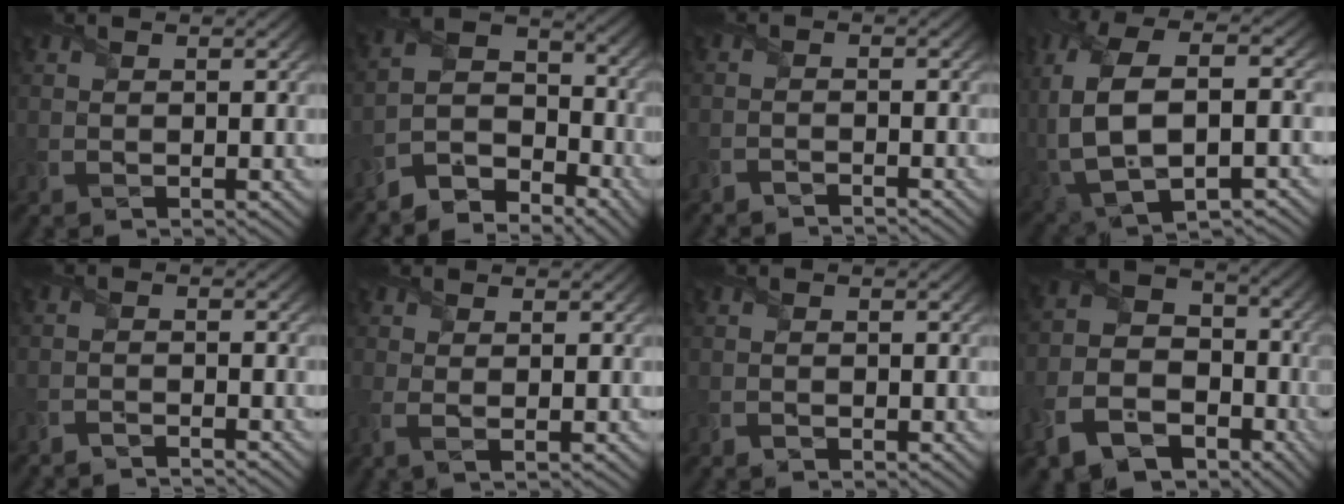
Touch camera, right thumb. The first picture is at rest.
{"total": 7.5, "force": [-6.2, 3.0, 2.9], "torque": [-0.050, 0.002, -0.134]}
{"total": 1.7, "force": [-1.6, -0.6, -0.3], "torque": [0.003, -0.001, -0.038]}
{"total": 12.1, "force": [-1.8, 6.1, 10.2], "torque": [-0.253, -0.011, -0.031]}
{"total": 2.1, "force": [-1.9, -0.6, -0.2], "torque": [0.002, -0.002, -0.045]}
{"total": 1.8, "force": [0.4, 0.5, 1.7], "torque": [-0.046, -0.001, 0.005]}
{"total": 0.6, "force": [-0.5, 0.3, 0.3], "torque": [-0.004, -0.002, -0.010]}
{"total": 13.7, "force": [-6.9, 9.6, 6.9], "torque": [-0.171, -0.045, -0.130]}